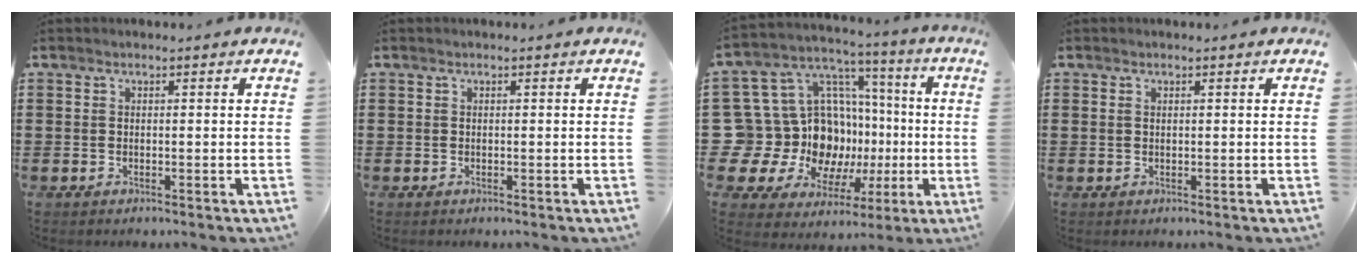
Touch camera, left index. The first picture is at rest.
{"total": 0.0}
{"total": 17.7, "force": [-2.2, 15.8, 7.7], "torque": [-0.193, -0.031, 0.006]}
{"total": 0.5, "force": [0.3, 0.2, 0.4], "torque": [-0.009, 0.001, 0.006]}